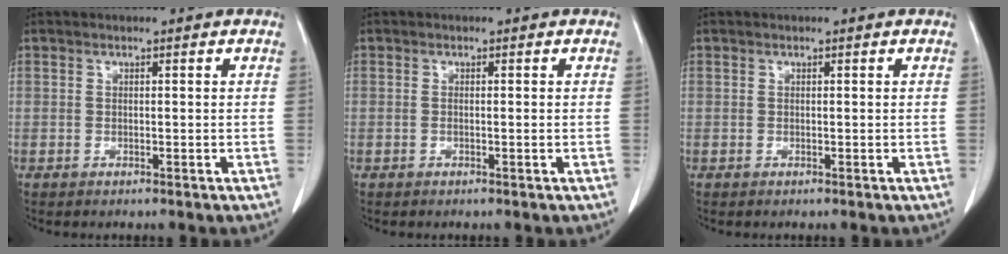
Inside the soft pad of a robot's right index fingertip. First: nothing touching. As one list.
[{"total": 0.5, "force": [-0.1, 0.0, 0.5], "torque": [-0.010, 0.000, 0.000]}, {"total": 0.0}]